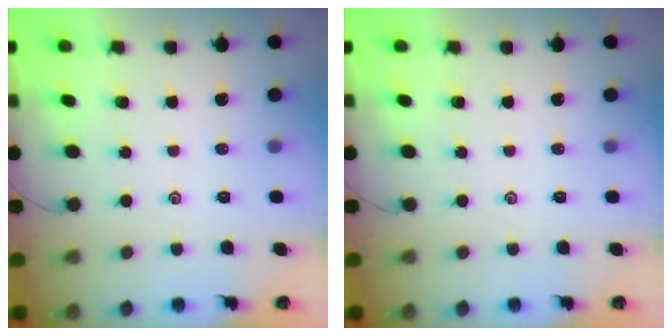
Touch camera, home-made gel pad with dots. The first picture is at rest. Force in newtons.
{"total": 0.0}